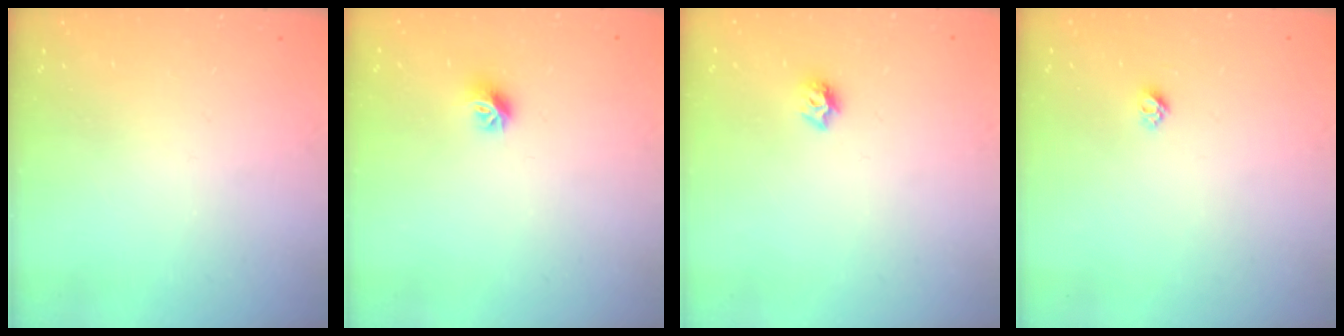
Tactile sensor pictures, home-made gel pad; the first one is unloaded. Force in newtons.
{"total": 8.0, "press": 7.9, "slide": 0.6}
{"total": 5.8, "press": 5.8, "slide": 0.7}
{"total": 4.1, "press": 4.1, "slide": 0.5}